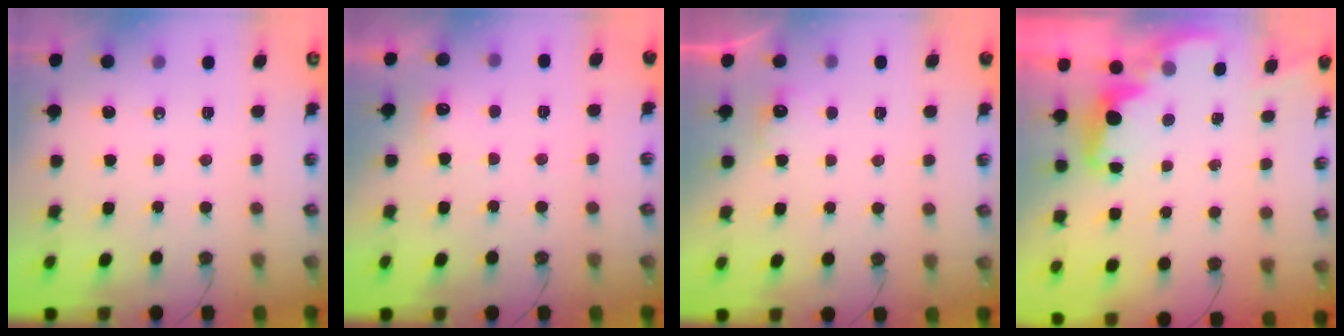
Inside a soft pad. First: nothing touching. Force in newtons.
{"total": 7.0, "press": 6.9, "slide": 1.3}
{"total": 5.6, "press": 5.5, "slide": 1.1}
{"total": 2.5, "press": 2.5, "slide": 0.5}